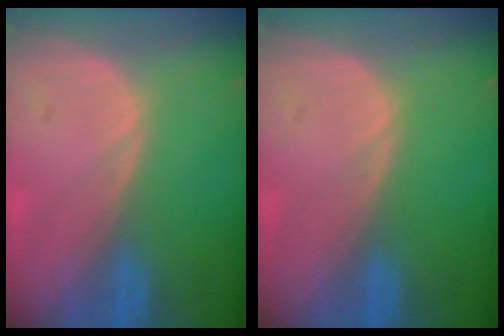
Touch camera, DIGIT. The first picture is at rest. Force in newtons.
{"total": 0.0}